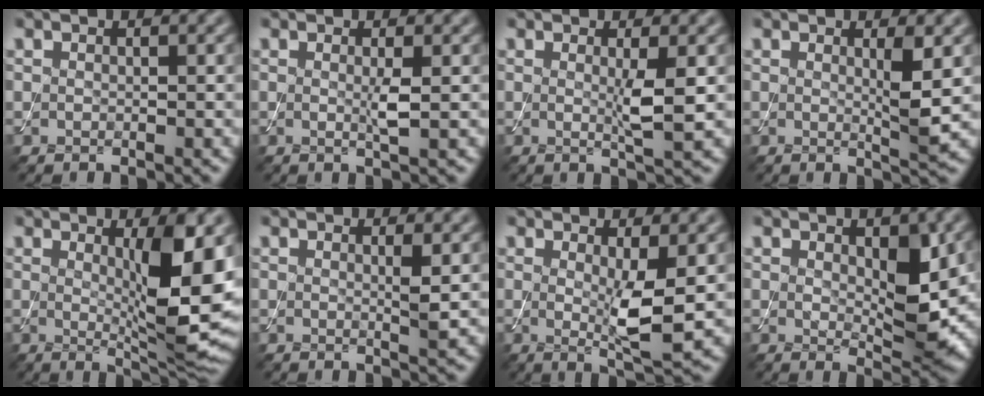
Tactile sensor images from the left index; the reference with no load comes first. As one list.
[{"total": 1.5, "force": [0.1, 0.1, 1.5], "torque": [-0.029, -0.003, 0.000]}, {"total": 2.5, "force": [0.2, 0.2, 2.5], "torque": [-0.046, -0.007, 0.001]}, {"total": 2.5, "force": [0.5, 0.3, 2.4], "torque": [-0.037, -0.009, 0.007]}, {"total": 8.5, "force": [1.1, 1.8, 8.2], "torque": [-0.116, -0.017, 0.026]}, {"total": 1.3, "force": [0.4, 0.1, 1.3], "torque": [-0.020, -0.003, 0.003]}, {"total": 4.0, "force": [0.2, 0.6, 3.9], "torque": [-0.069, -0.014, 0.008]}, {"total": 4.3, "force": [0.6, 1.9, 3.8], "torque": [-0.058, -0.008, 0.016]}]